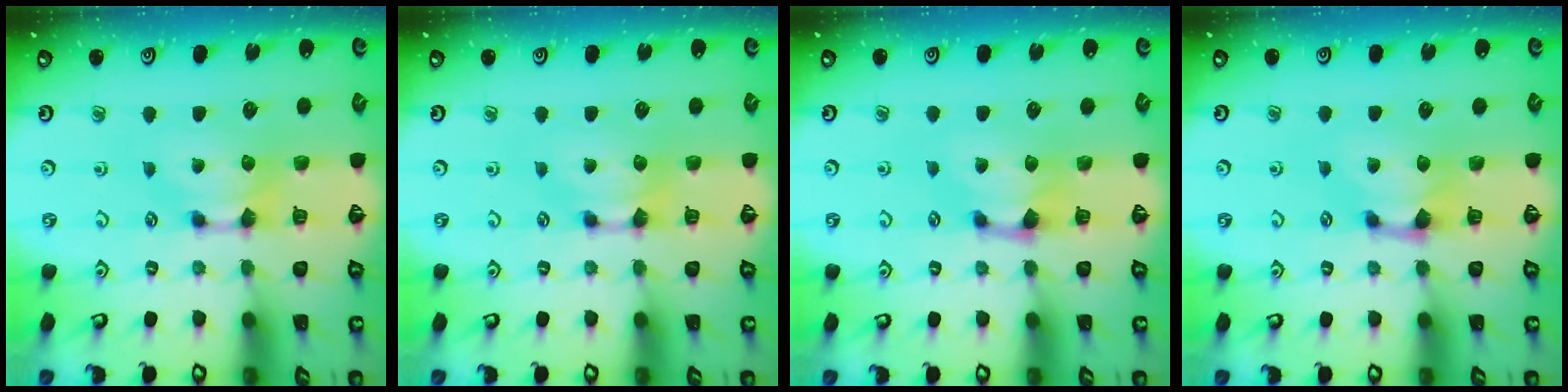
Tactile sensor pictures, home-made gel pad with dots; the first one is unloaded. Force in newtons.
{"total": 0.0}
{"total": 1.0, "press": 0.5, "slide": 0.8}
{"total": 1.0, "press": 0.5, "slide": 0.8}